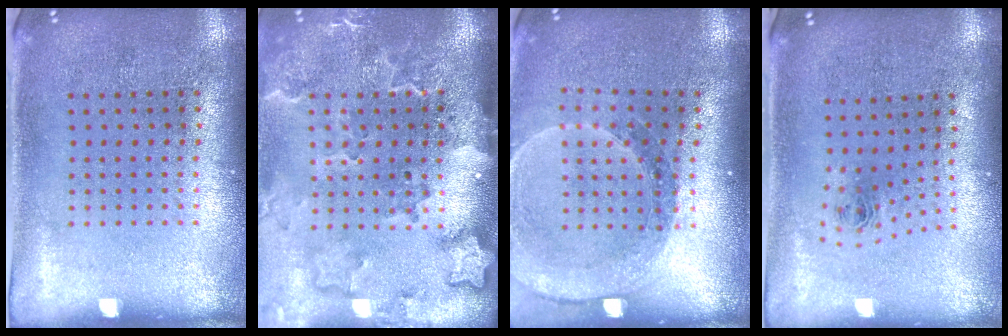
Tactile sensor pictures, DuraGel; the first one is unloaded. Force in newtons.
{"total": 2.9, "press": 2.2, "slide": 1.8}
{"total": 1.5, "press": 1.5, "slide": 0.1}
{"total": 0.9, "press": 0.4, "slide": 0.8}